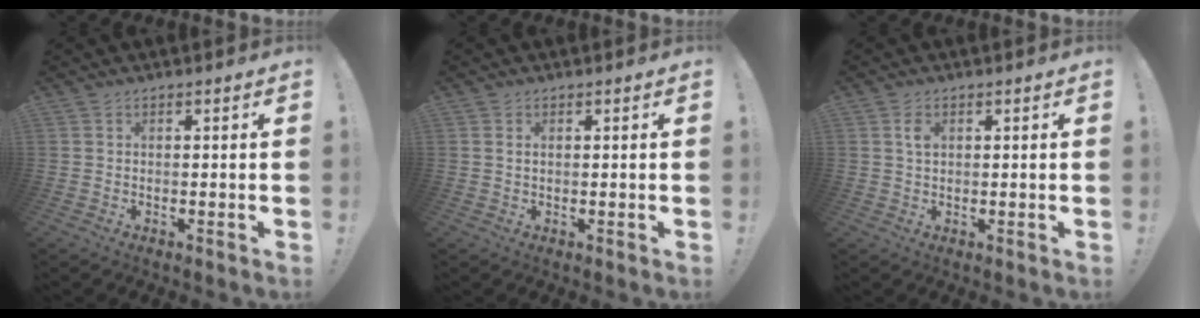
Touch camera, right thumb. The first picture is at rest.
{"total": 0.7, "force": [0.4, 0.4, 0.4], "torque": [-0.002, -0.001, 0.005]}
{"total": 2.7, "force": [1.0, 1.7, 1.8], "torque": [-0.015, -0.006, 0.012]}